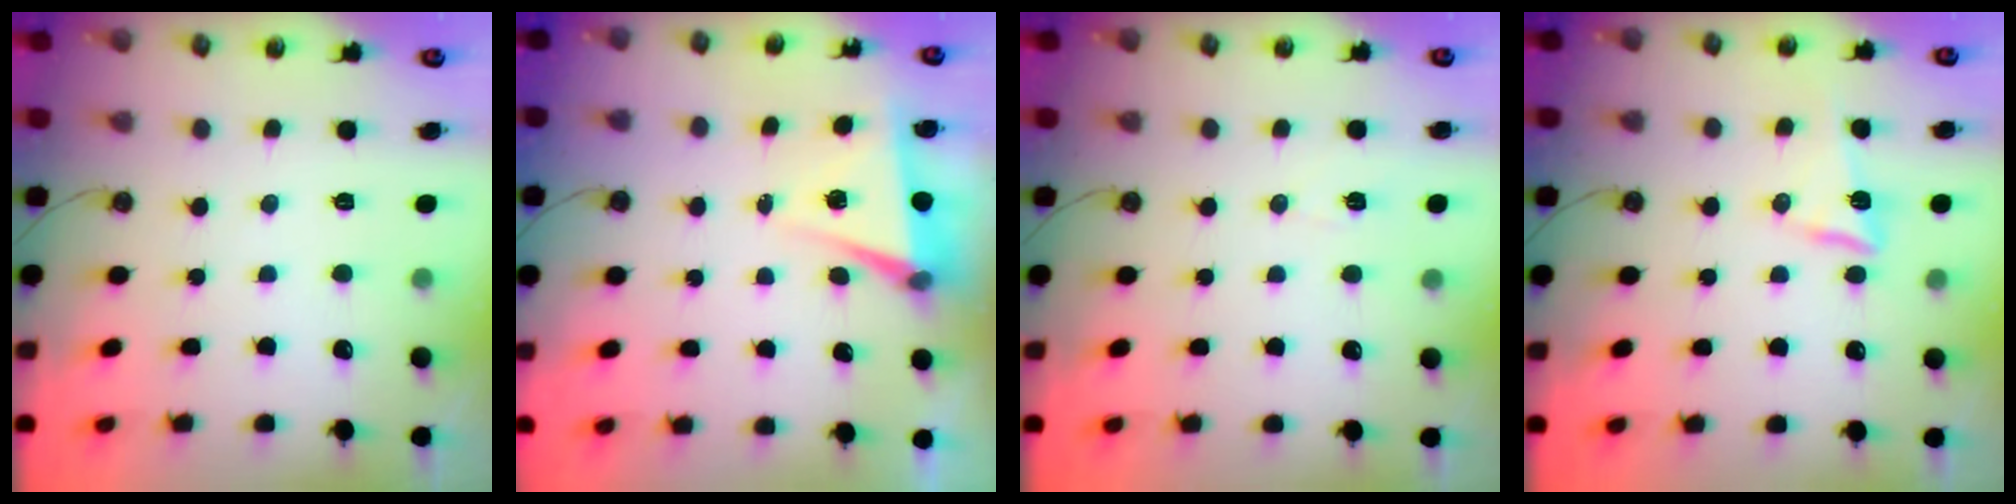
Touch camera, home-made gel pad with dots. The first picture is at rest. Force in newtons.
{"total": 6.1, "press": 4.1, "slide": 4.4}
{"total": 3.3, "press": 2.4, "slide": 2.3}
{"total": 7.9, "press": 7.6, "slide": 2.1}